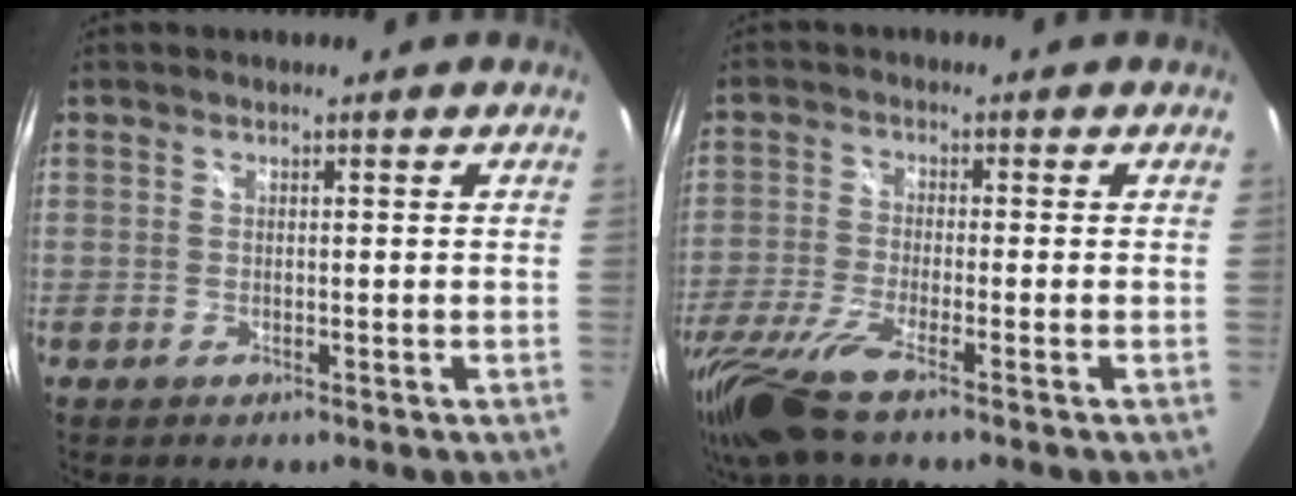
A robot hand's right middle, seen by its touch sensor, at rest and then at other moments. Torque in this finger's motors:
{"motor_torque": [1.16, -0.97, 0.41, 0.15]}